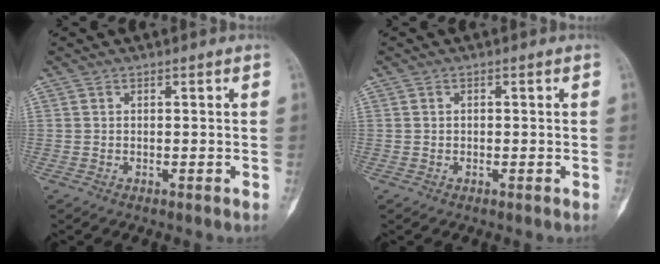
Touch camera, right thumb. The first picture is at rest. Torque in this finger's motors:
{"motor_torque": [-0.76, -0.21, -0.01, -0.17, -0.08]}